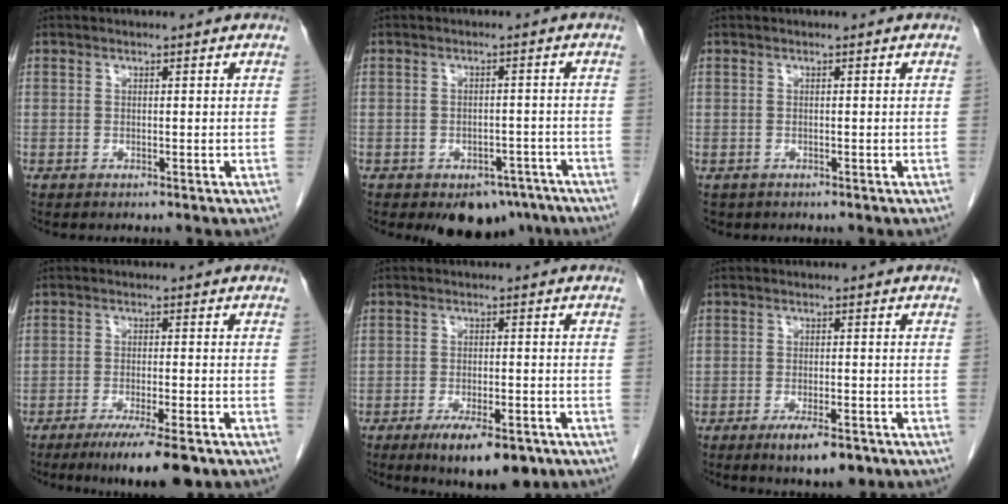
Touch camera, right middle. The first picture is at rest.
{"total": 7.1, "force": [-5.2, 3.9, 2.9], "torque": [-0.020, 0.009, -0.067]}
{"total": 0.9, "force": [-0.5, 0.7, 0.0], "torque": [-0.010, 0.003, -0.004]}
{"total": 9.0, "force": [-6.3, 0.7, 6.3], "torque": [-0.089, -0.019, -0.094]}
{"total": 9.0, "force": [-5.9, 2.7, 6.2], "torque": [-0.090, -0.011, -0.087]}
{"total": 5.9, "force": [-3.8, 1.5, 4.2], "torque": [-0.066, -0.009, -0.053]}